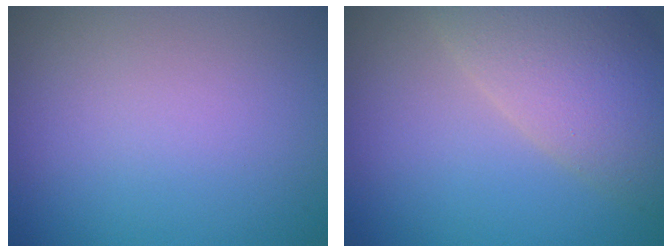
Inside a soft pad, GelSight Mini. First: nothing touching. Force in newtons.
{"total": 8.1, "press": 8.0, "slide": 1.0}